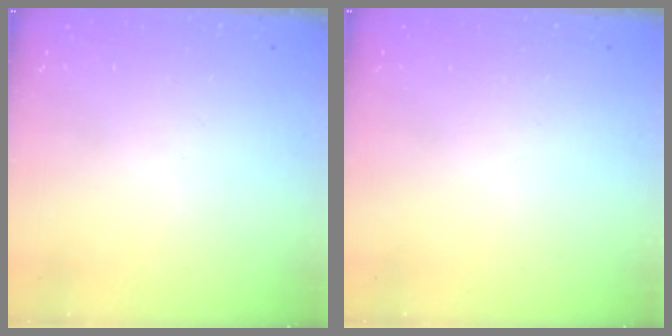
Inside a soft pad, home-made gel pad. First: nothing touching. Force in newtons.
{"total": 0.0}